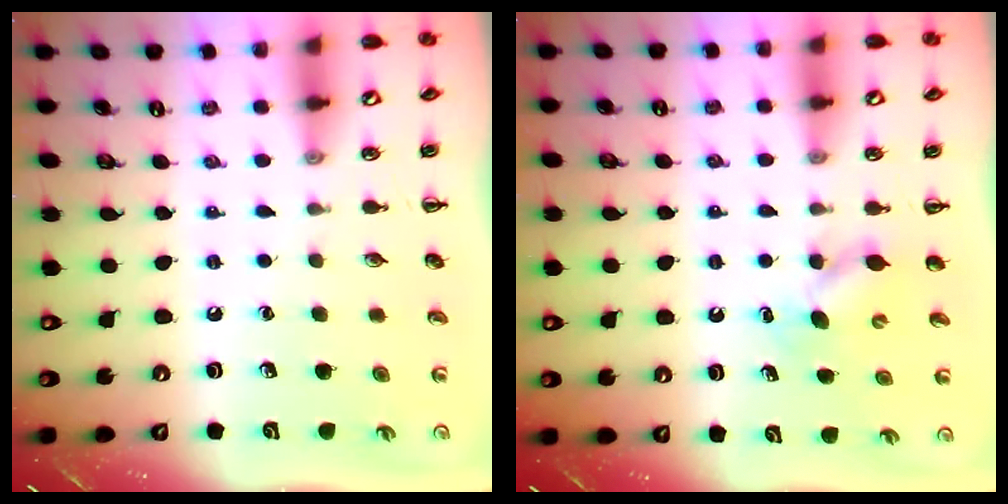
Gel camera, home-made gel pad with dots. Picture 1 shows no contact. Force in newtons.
{"total": 4.2, "press": 4.1, "slide": 0.9}